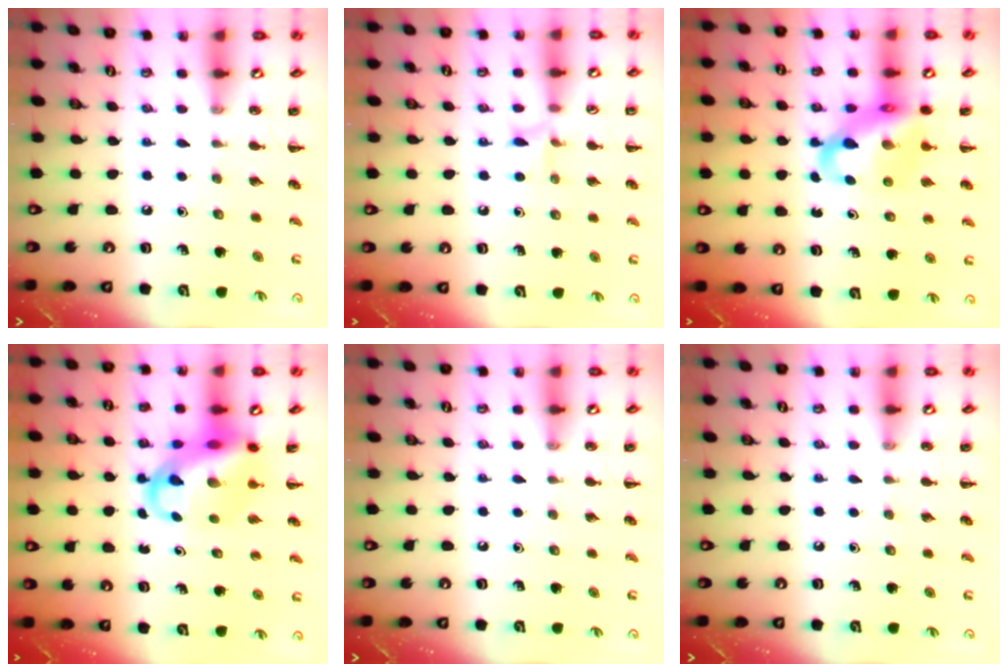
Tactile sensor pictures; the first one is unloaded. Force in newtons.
{"total": 5.5, "press": 5.1, "slide": 2.0}
{"total": 12.5, "press": 12.1, "slide": 3.0}
{"total": 10.4, "press": 10.1, "slide": 2.7}
{"total": 0.0}
{"total": 0.0}